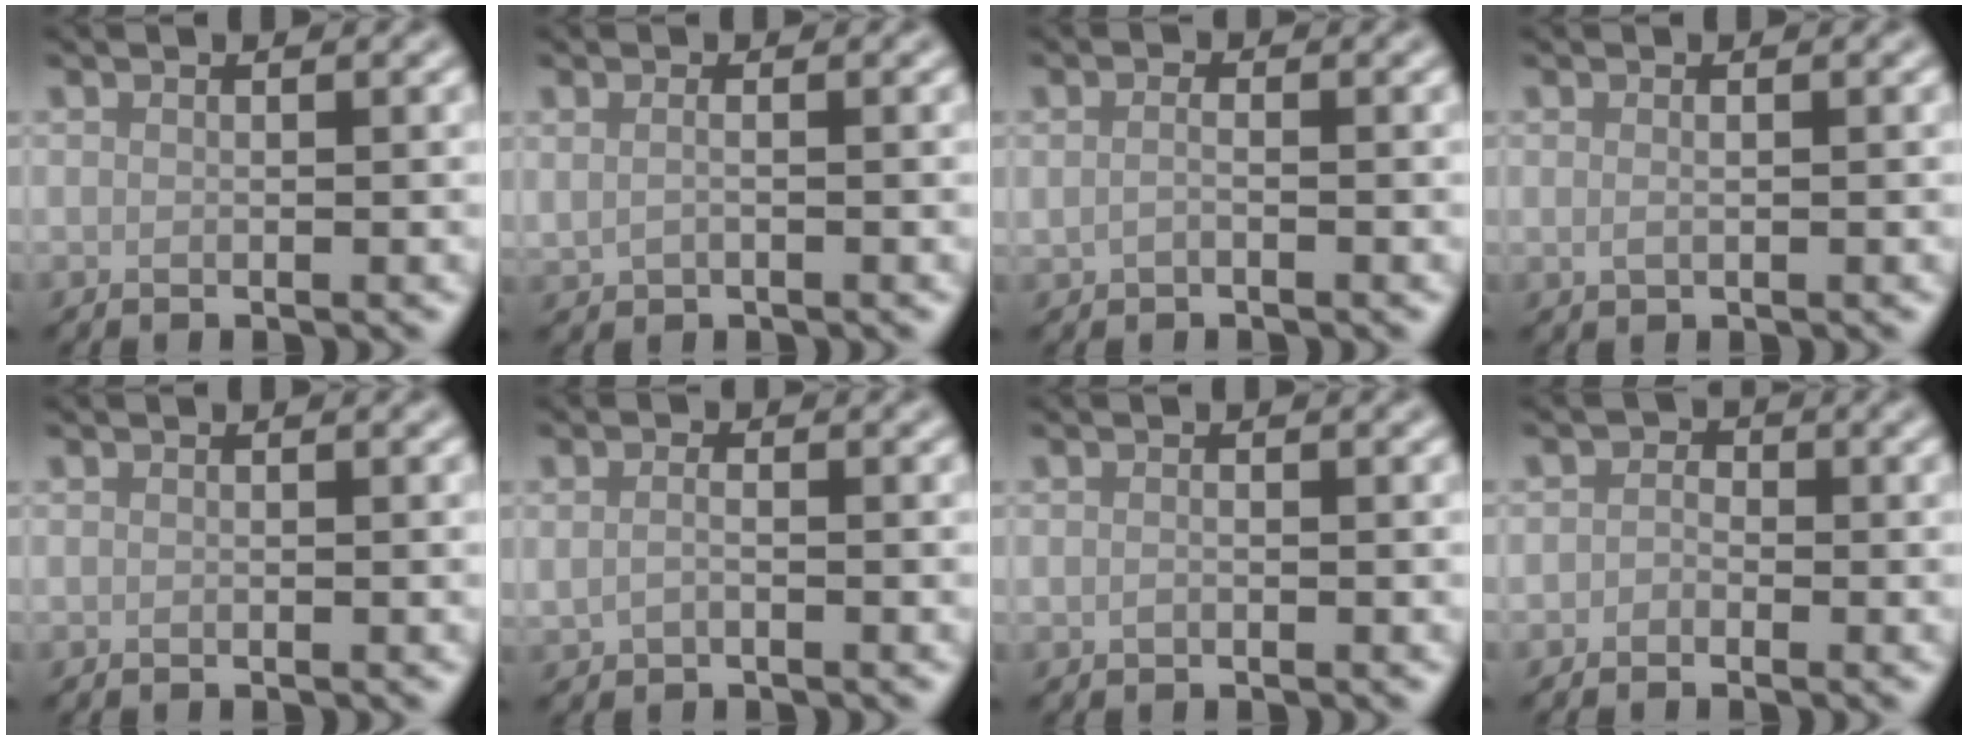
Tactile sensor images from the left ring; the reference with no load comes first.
{"total": 1.0, "force": [0.1, 0.6, 0.8], "torque": [-0.021, -0.003, 0.006]}
{"total": 1.1, "force": [-0.3, 0.8, 0.7], "torque": [-0.018, 0.000, -0.009]}
{"total": 0.7, "force": [0.1, 0.3, 0.6], "torque": [-0.014, -0.001, 0.002]}
{"total": 0.0}
{"total": 1.4, "force": [-0.2, 1.0, 0.9], "torque": [-0.024, -0.001, -0.006]}
{"total": 0.6, "force": [-0.1, 0.4, 0.4], "torque": [-0.007, -0.002, -0.002]}
{"total": 1.3, "force": [-0.4, 1.2, 0.3], "torque": [0.012, -0.001, -0.018]}